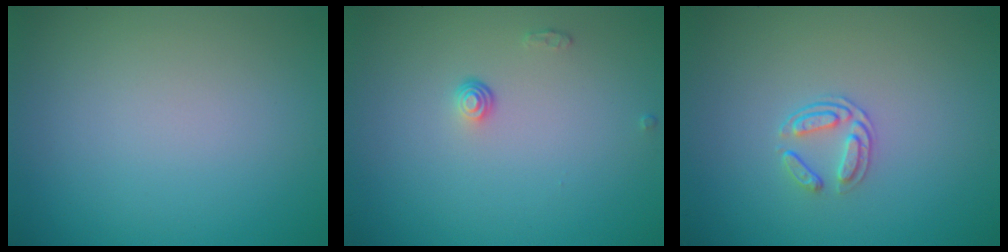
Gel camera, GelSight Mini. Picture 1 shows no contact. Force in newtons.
{"total": 1.0, "press": 0.7, "slide": 0.8}
{"total": 1.7, "press": 1.3, "slide": 1.1}